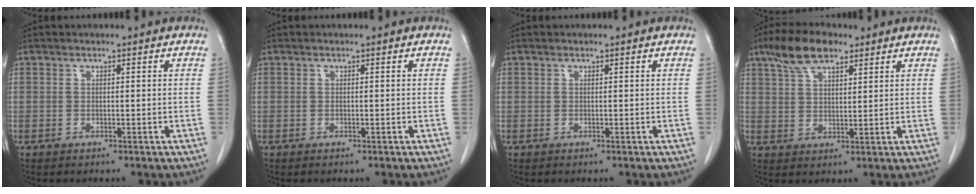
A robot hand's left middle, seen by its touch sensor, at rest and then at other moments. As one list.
[{"total": 0.0}, {"total": 0.0}, {"total": 8.1, "force": [5.5, 3.1, 5.1], "torque": [-0.101, 0.018, 0.104]}]